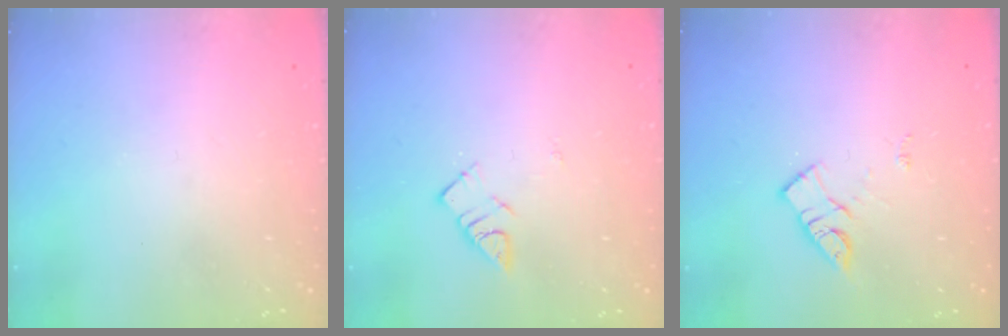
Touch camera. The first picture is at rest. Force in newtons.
{"total": 5.0, "press": 5.0, "slide": 0.2}
{"total": 10.7, "press": 10.7, "slide": 0.7}